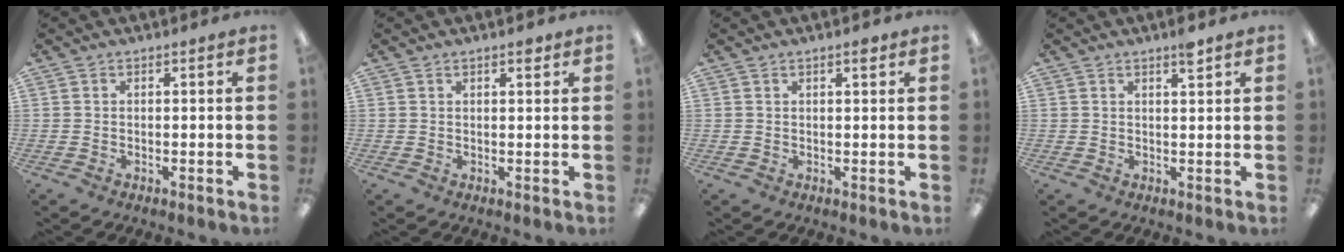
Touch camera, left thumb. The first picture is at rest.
{"total": 2.0, "force": [1.4, 0.7, 1.3], "torque": [-0.010, -0.005, 0.020]}
{"total": 1.8, "force": [1.3, 0.5, 1.2], "torque": [-0.017, -0.001, 0.019]}
{"total": 2.8, "force": [2.1, 0.4, 1.8], "torque": [-0.026, -0.005, 0.033]}